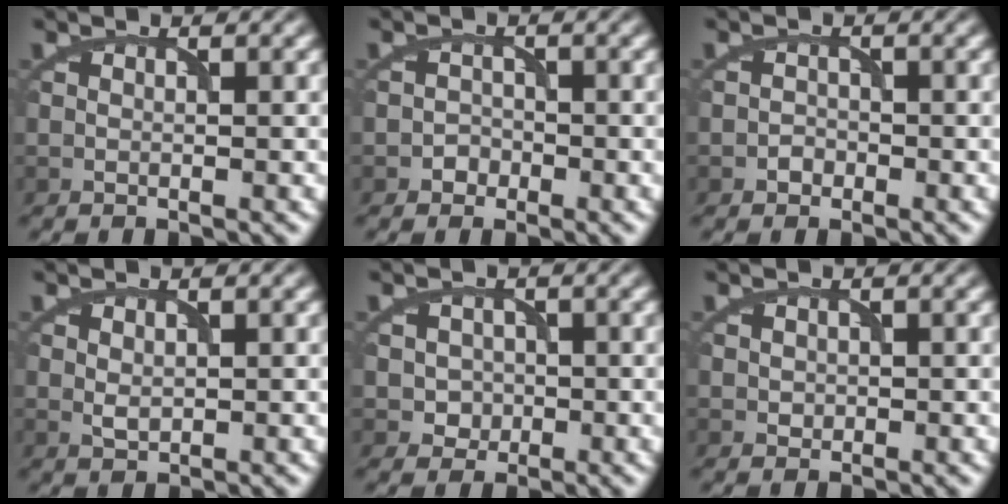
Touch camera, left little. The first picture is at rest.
{"total": 1.2, "force": [-0.7, 1.0, 0.1], "torque": [0.006, 0.004, -0.012]}
{"total": 1.0, "force": [-0.6, 0.8, 0.2], "torque": [0.001, 0.001, -0.011]}
{"total": 1.0, "force": [0.3, 0.7, 0.7], "torque": [-0.019, -0.004, 0.010]}
{"total": 2.1, "force": [-0.2, 2.0, 0.6], "torque": [0.002, 0.000, -0.010]}
{"total": 0.8, "force": [0.1, 0.8, 0.2], "torque": [-0.002, -0.001, 0.003]}